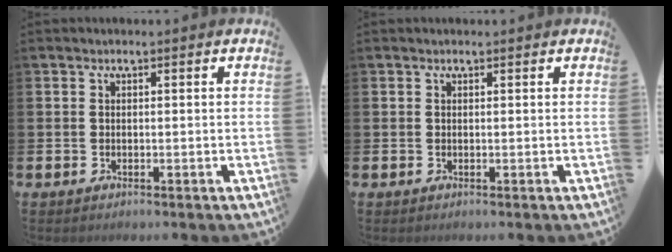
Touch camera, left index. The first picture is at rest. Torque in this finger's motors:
{"motor_torque": [1.07, -1.07, 0.18, 0.00]}